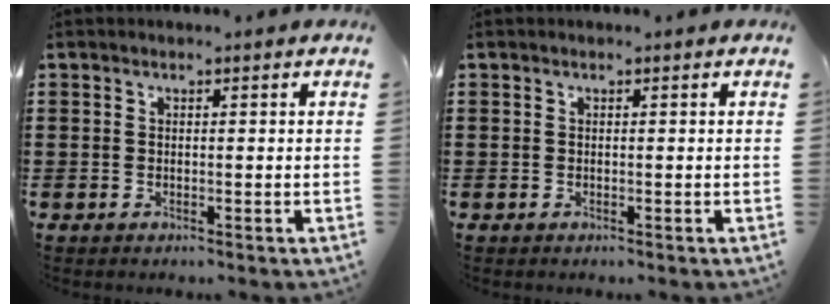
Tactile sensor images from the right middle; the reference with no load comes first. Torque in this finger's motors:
{"motor_torque": [-0.78, -0.69, 0.06, -0.01]}